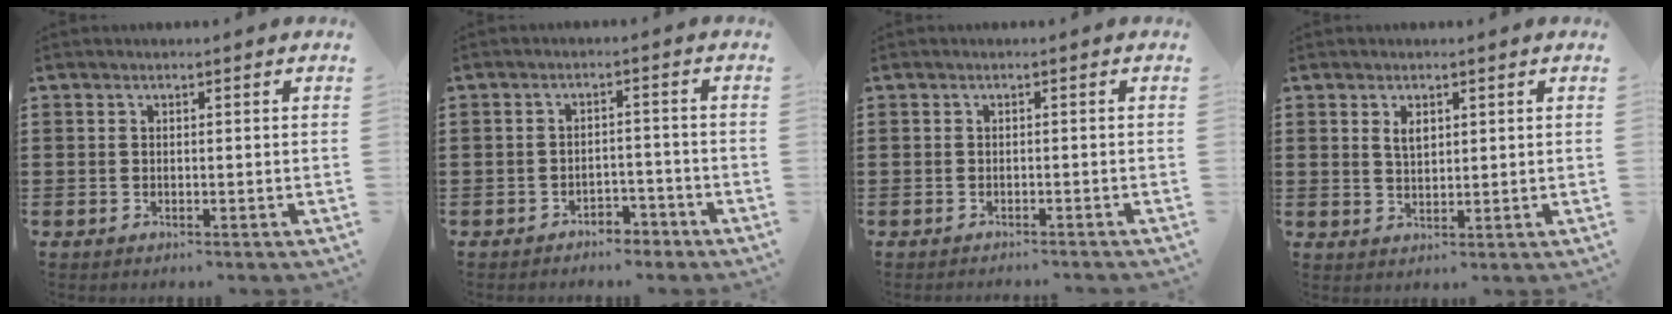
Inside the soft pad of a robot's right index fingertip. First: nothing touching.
{"total": 2.8, "force": [-2.6, 0.9, 0.4], "torque": [-0.012, 0.004, -0.055]}
{"total": 0.7, "force": [-0.7, 0.0, 0.0], "torque": [-0.002, -0.001, -0.015]}
{"total": 2.3, "force": [1.2, 1.2, 1.6], "torque": [-0.035, 0.004, 0.021]}